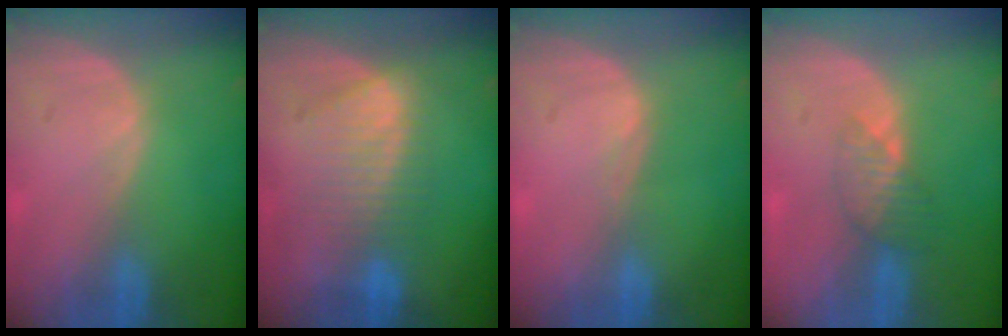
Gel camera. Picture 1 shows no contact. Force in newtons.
{"total": 7.4, "press": 7.3, "slide": 1.3}
{"total": 0.6, "press": 0.5, "slide": 0.4}
{"total": 3.4, "press": 3.1, "slide": 1.5}